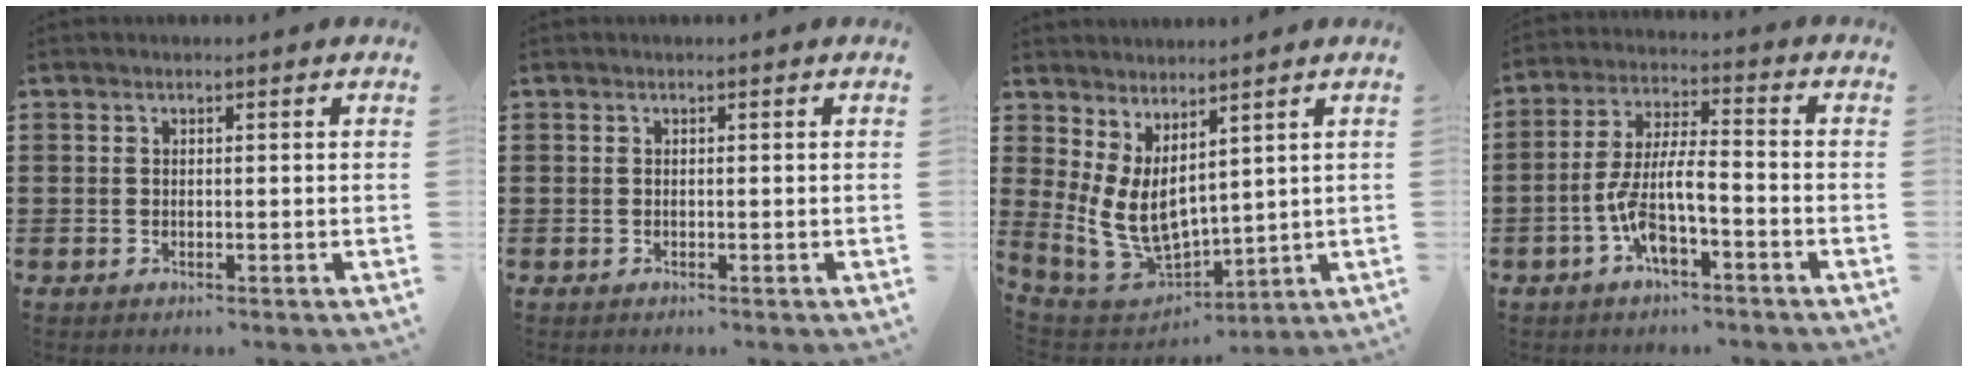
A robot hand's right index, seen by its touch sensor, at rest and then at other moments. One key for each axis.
{"total": 0.0}
{"total": 7.1, "fx": 2.6, "fy": 4.2, "fz": 5.1, "tx": -0.140, "ty": -0.023, "tz": 0.053}
{"total": 8.7, "fx": -3.5, "fy": 2.8, "fz": 7.4, "tx": -0.172, "ty": -0.006, "tz": -0.072}